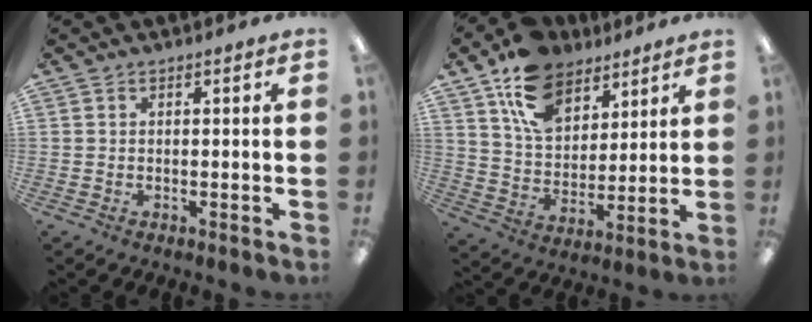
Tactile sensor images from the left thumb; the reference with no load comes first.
{"total": 14.6, "force": [9.5, 9.3, 6.1], "torque": [-0.116, -0.042, 0.181]}